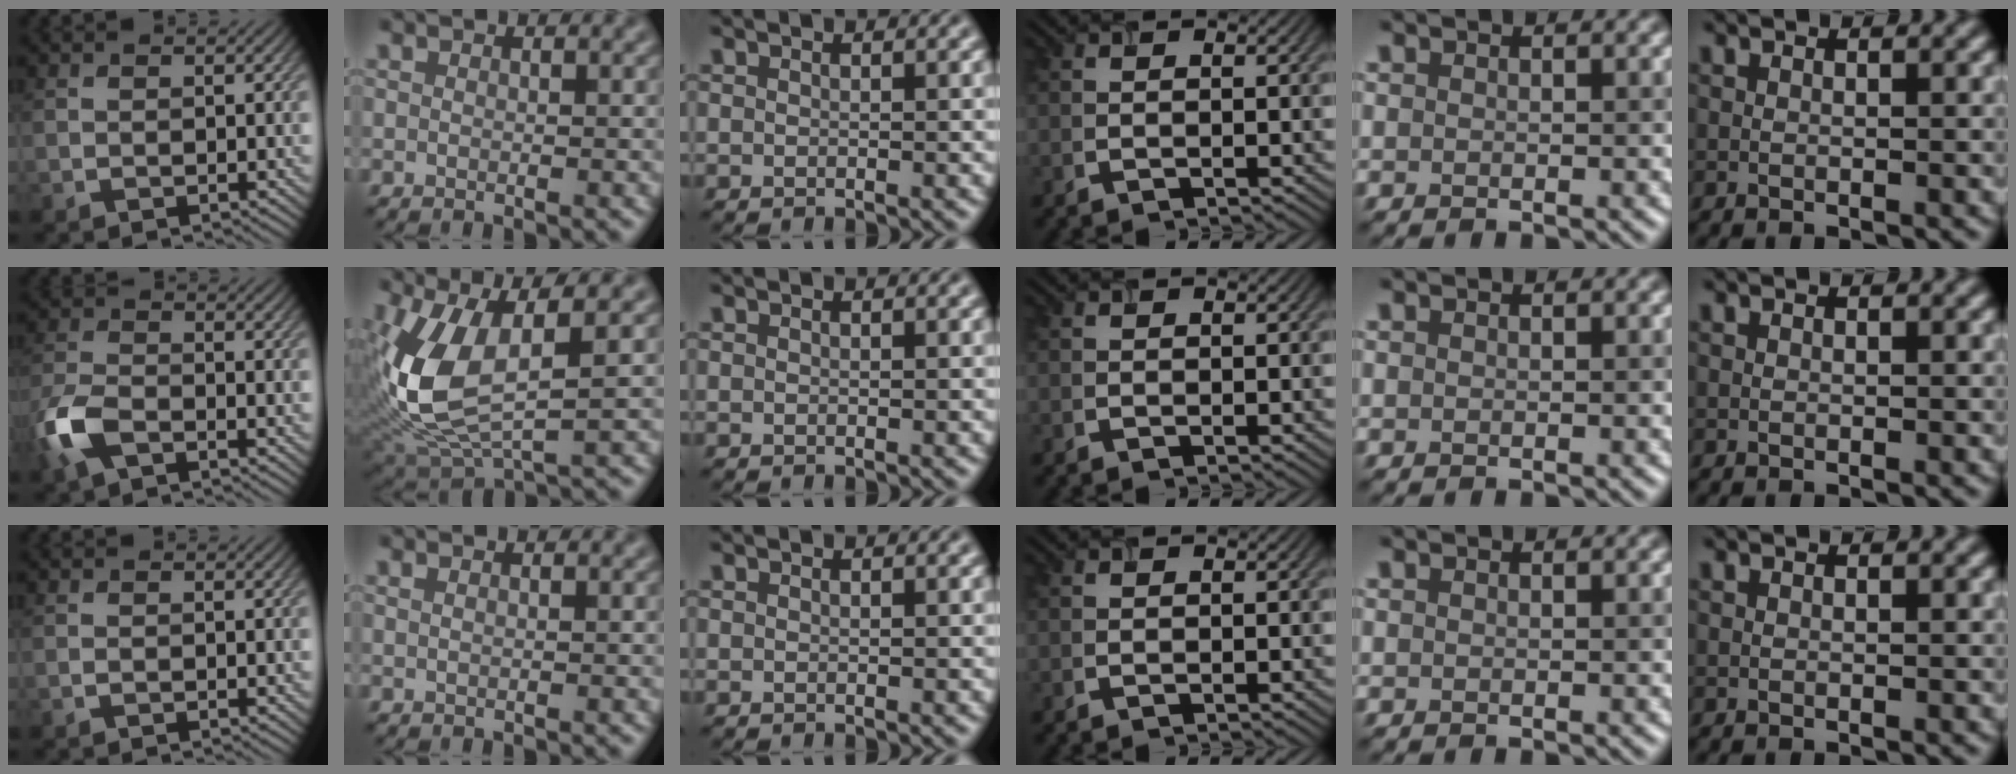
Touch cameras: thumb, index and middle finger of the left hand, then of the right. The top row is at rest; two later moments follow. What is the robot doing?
{"motion": "insert", "object": "airpods case & airpods"}